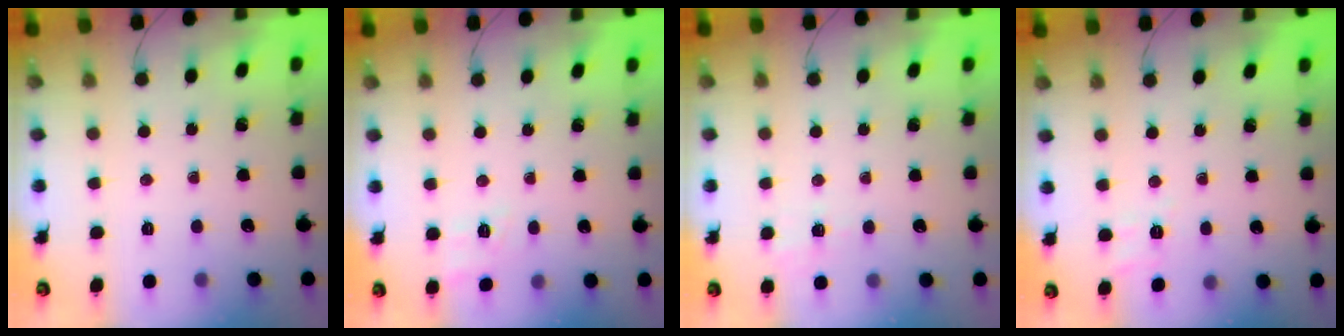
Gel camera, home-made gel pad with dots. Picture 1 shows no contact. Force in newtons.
{"total": 7.2, "press": 6.9, "slide": 2.2}
{"total": 2.0, "press": 1.0, "slide": 1.7}
{"total": 3.8, "press": 3.2, "slide": 2.2}